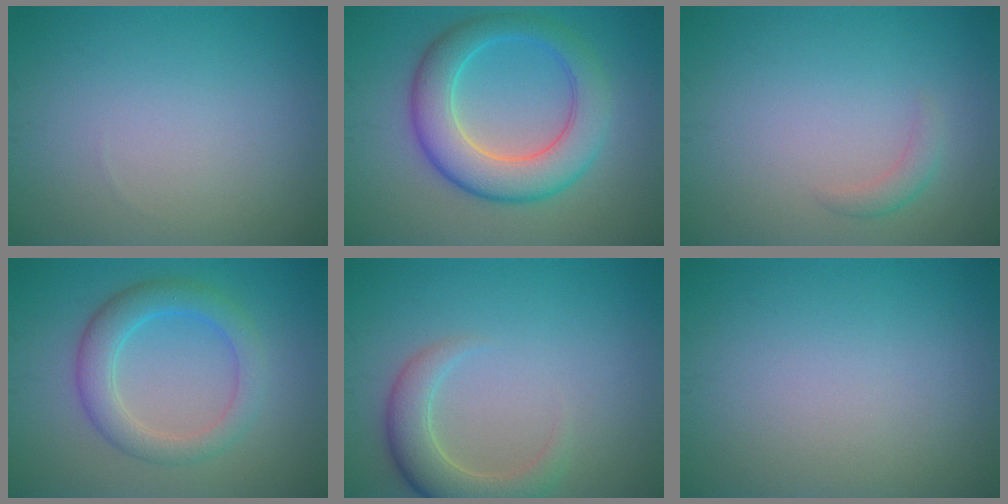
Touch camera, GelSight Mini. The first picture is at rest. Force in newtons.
{"total": 7.3, "press": 7.3, "slide": 0.3}
{"total": 1.4, "press": 1.4, "slide": 0.0}
{"total": 4.3, "press": 4.3, "slide": 0.1}
{"total": 4.2, "press": 4.2, "slide": 0.5}
{"total": 0.0}